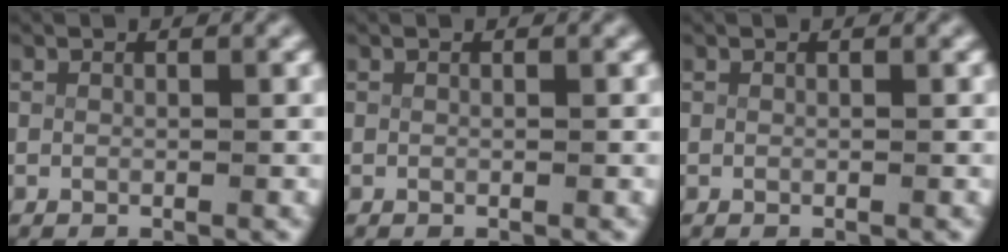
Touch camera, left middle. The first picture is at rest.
{"total": 0.0}
{"total": 0.0}